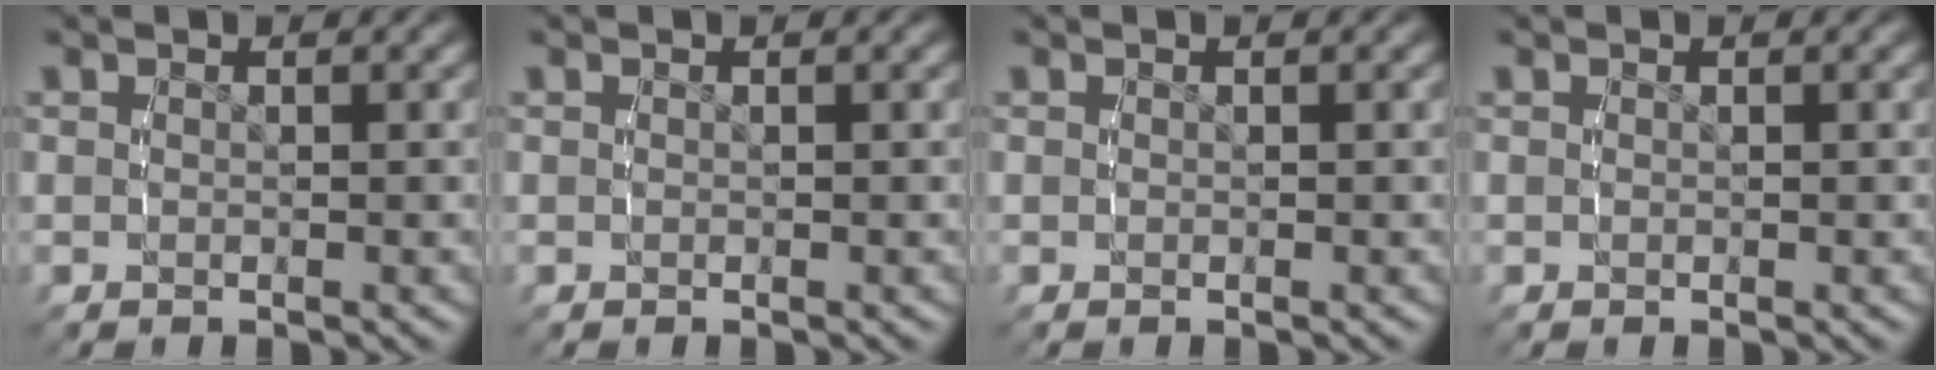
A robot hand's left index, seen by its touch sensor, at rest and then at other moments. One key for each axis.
{"total": 0.0}
{"total": 0.0}
{"total": 0.0}